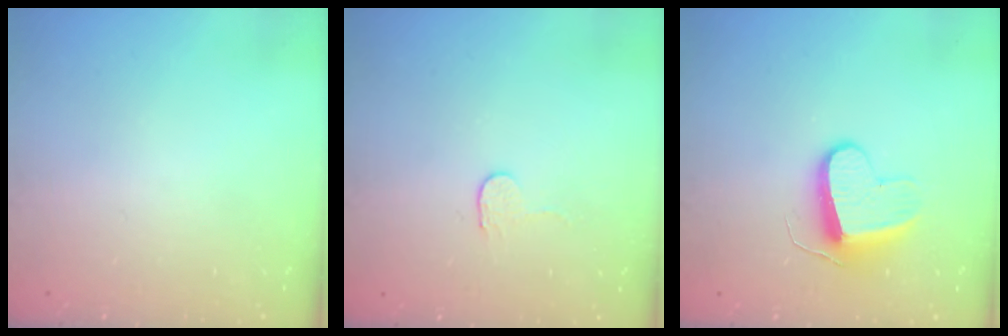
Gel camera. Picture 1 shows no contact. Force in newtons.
{"total": 2.7, "press": 2.7, "slide": 0.2}
{"total": 9.5, "press": 9.5, "slide": 0.7}